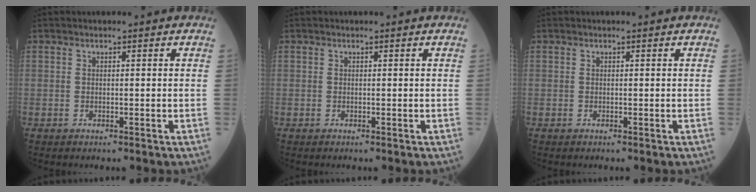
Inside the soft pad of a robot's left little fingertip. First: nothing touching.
{"total": 0.0}
{"total": 0.0}